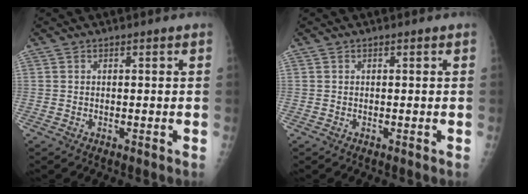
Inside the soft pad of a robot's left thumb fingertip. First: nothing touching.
{"total": 0.0}